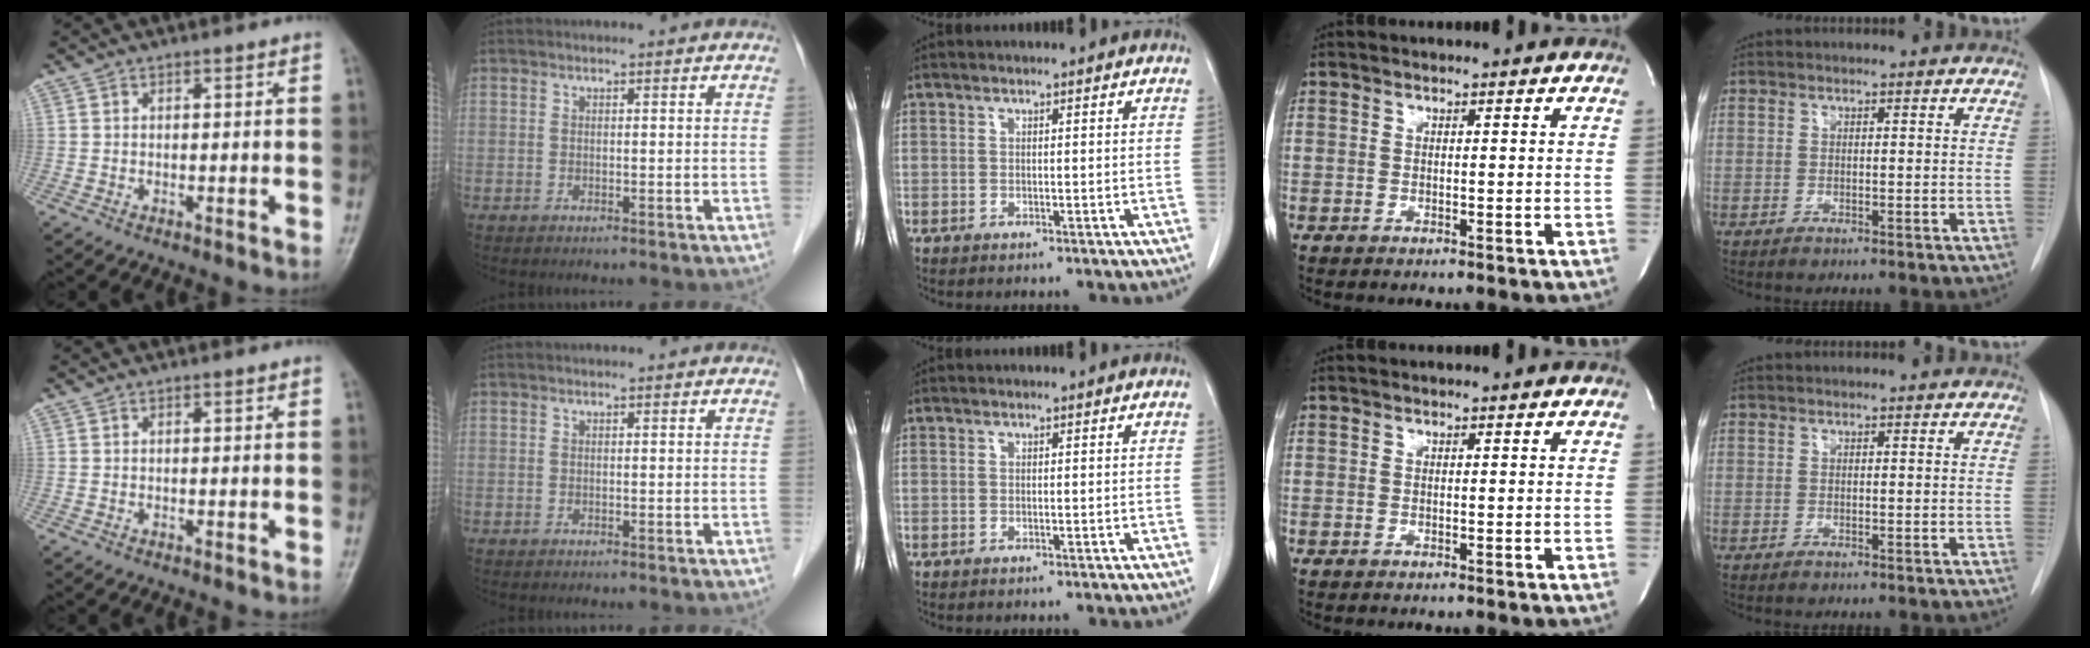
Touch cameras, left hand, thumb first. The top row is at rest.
{}